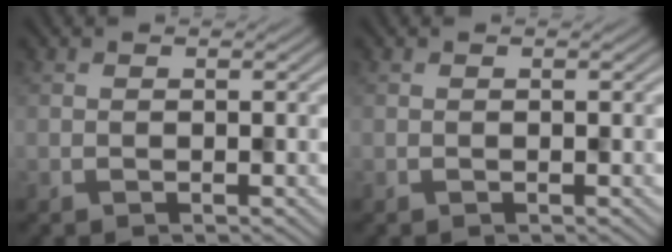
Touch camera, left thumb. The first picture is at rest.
{"total": 0.0}